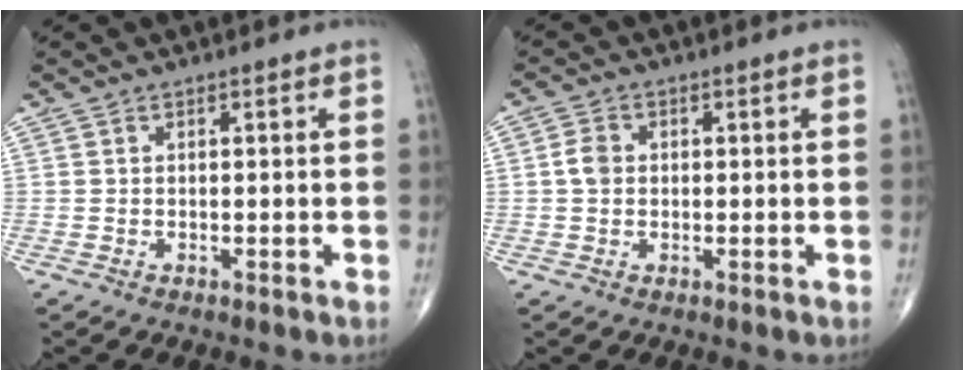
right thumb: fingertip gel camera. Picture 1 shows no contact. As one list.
[{"total": 3.1, "force": [0.2, 2.5, 1.9], "torque": [-0.033, 0.005, -0.001]}]